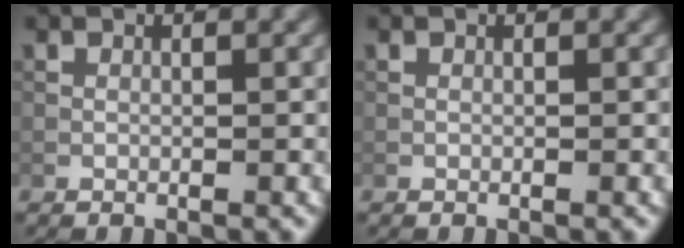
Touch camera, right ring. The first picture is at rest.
{"total": 0.0}